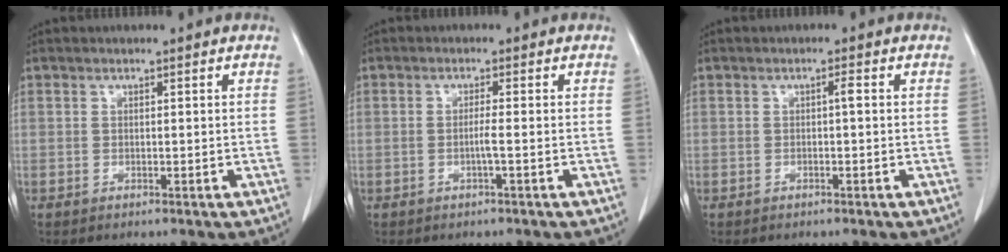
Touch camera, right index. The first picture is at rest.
{"total": 1.6, "force": [-0.4, -0.3, 1.5], "torque": [-0.027, -0.001, -0.009]}
{"total": 0.9, "force": [0.1, 0.0, 0.9], "torque": [-0.016, 0.002, 0.001]}